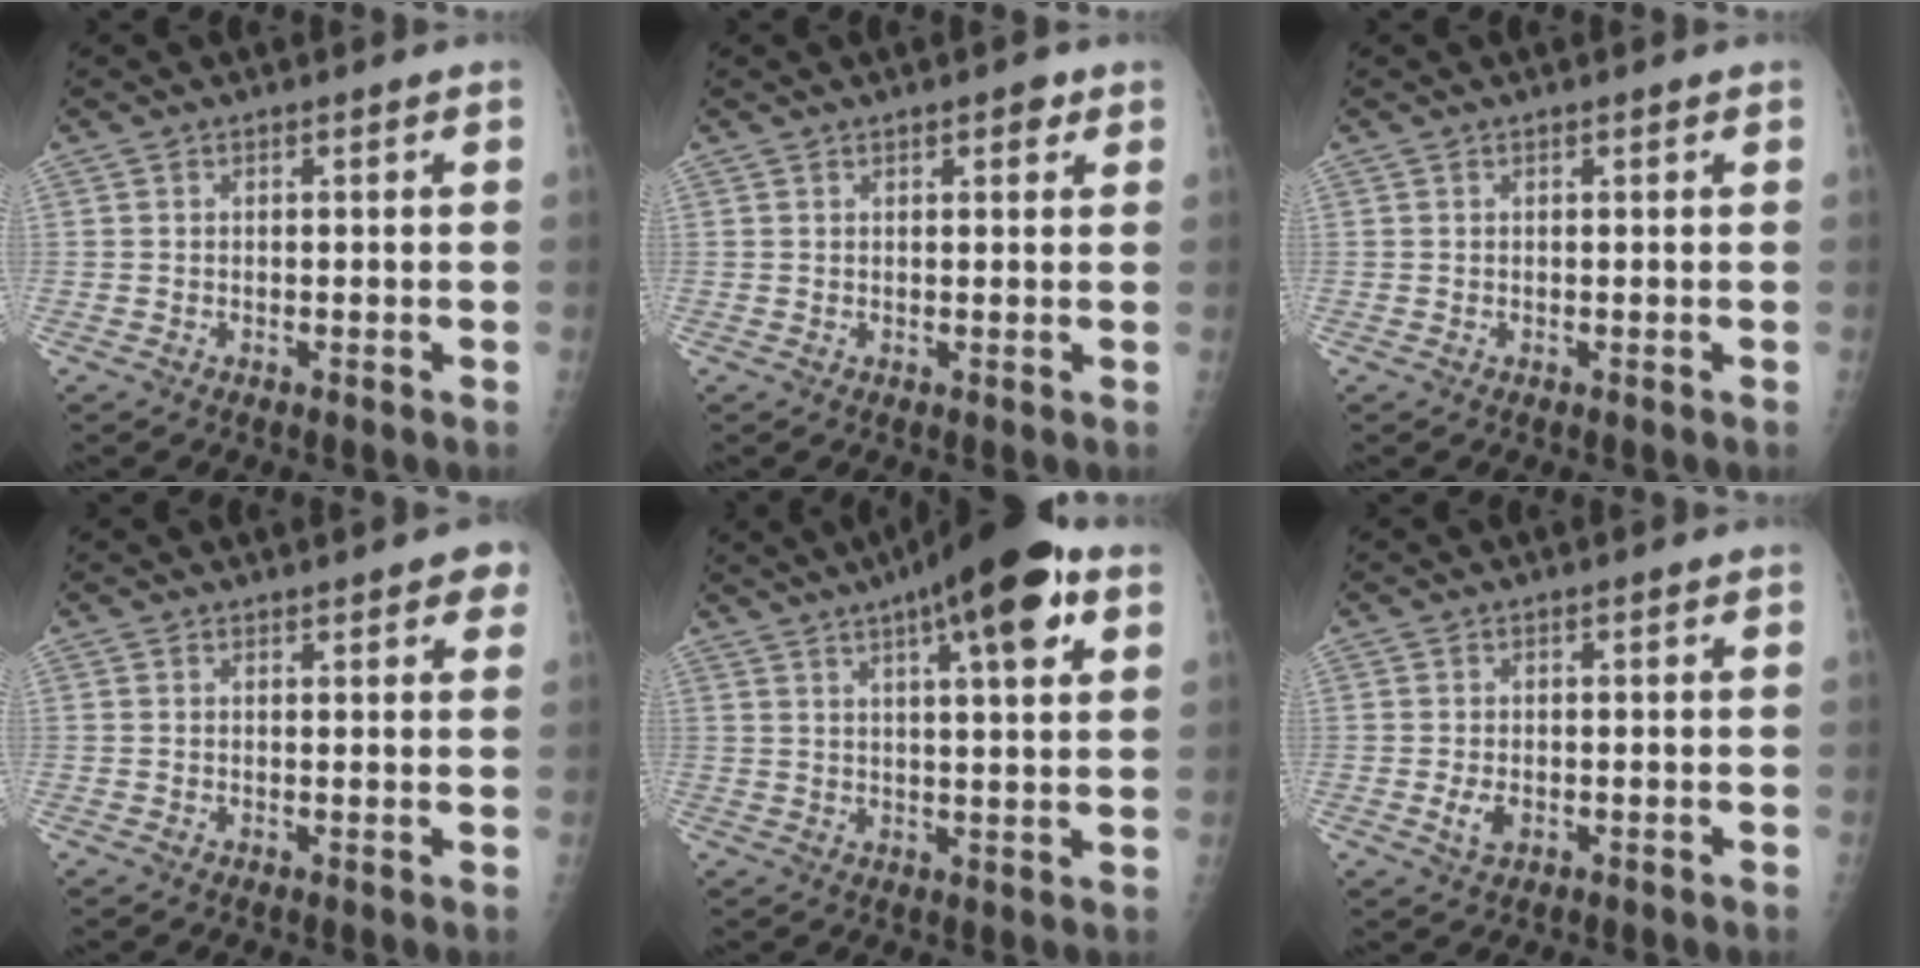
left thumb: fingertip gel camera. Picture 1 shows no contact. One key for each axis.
{"total": 2.4, "fx": 1.4, "fy": 1.1, "fz": 1.6, "tx": -0.011, "ty": -0.003, "tz": 0.016}
{"total": 0.0}
{"total": 4.0, "fx": 2.7, "fy": 1.5, "fz": 2.5, "tx": -0.008, "ty": -0.006, "tz": 0.030}
{"total": 16.3, "fx": 8.6, "fy": 4.0, "fz": 13.2, "tx": -0.185, "ty": -0.007, "tz": 0.125}
{"total": 2.6, "fx": -0.1, "fy": 1.6, "fz": 2.1, "tx": -0.040, "ty": -0.007, "tz": 0.000}